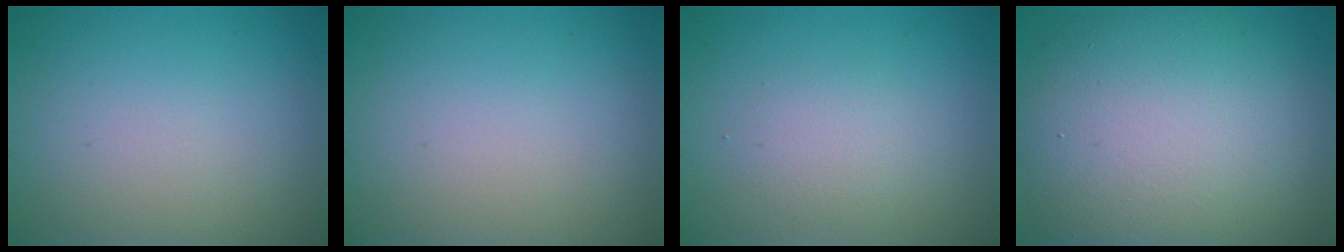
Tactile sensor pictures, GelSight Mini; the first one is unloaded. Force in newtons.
{"total": 0.0}
{"total": 1.7, "press": 1.7, "slide": 0.1}
{"total": 12.5, "press": 12.5, "slide": 1.0}